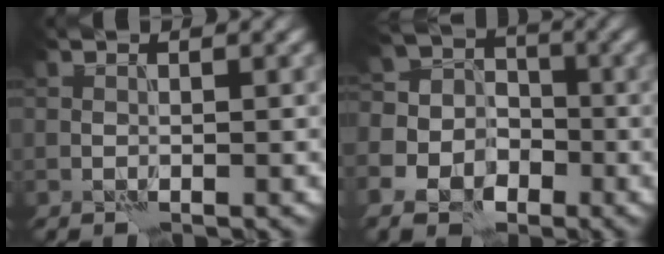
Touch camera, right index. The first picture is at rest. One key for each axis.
{"total": 10.8, "fx": -5.9, "fy": 8.6, "fz": 2.6, "tx": -0.048, "ty": -0.026, "tz": -0.112}